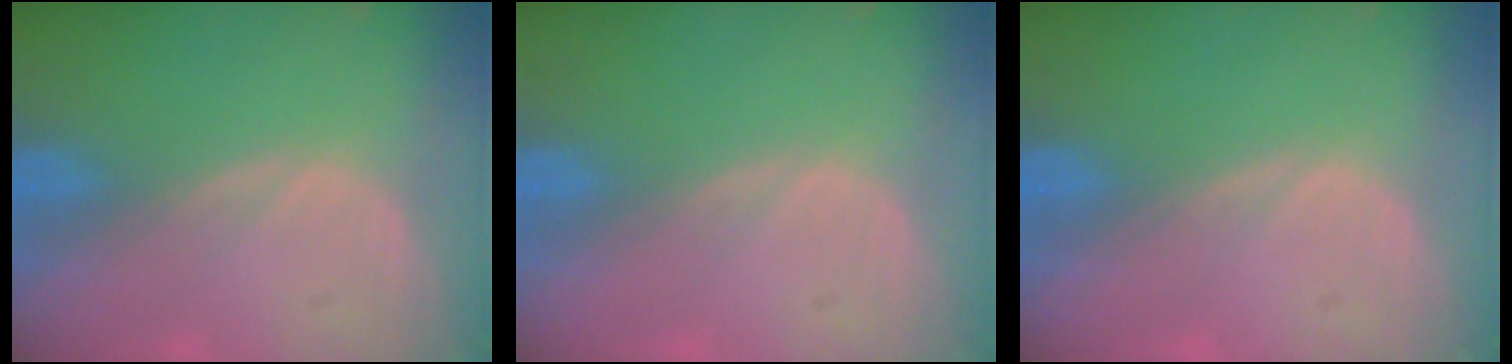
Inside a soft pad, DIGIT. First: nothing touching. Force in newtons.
{"total": 0.0}
{"total": 0.0}